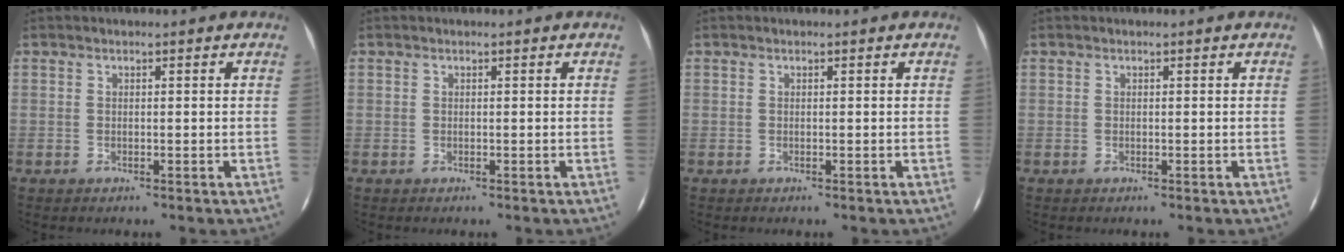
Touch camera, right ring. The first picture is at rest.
{"total": 0.0}
{"total": 0.0}
{"total": 0.0}